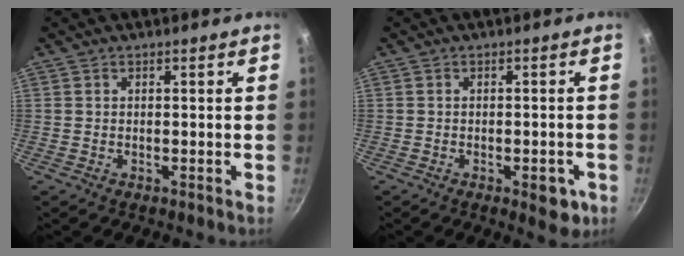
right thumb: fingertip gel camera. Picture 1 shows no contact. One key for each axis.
{"total": 5.0, "fx": -2.1, "fy": 2.3, "fz": 3.9, "tx": -0.033, "ty": 0.011, "tz": -0.019}